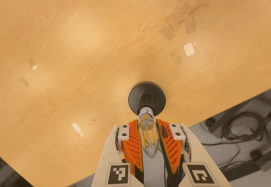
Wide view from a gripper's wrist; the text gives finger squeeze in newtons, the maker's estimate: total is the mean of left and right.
{"total": 19.5, "left": 20.0, "right": 19.0}